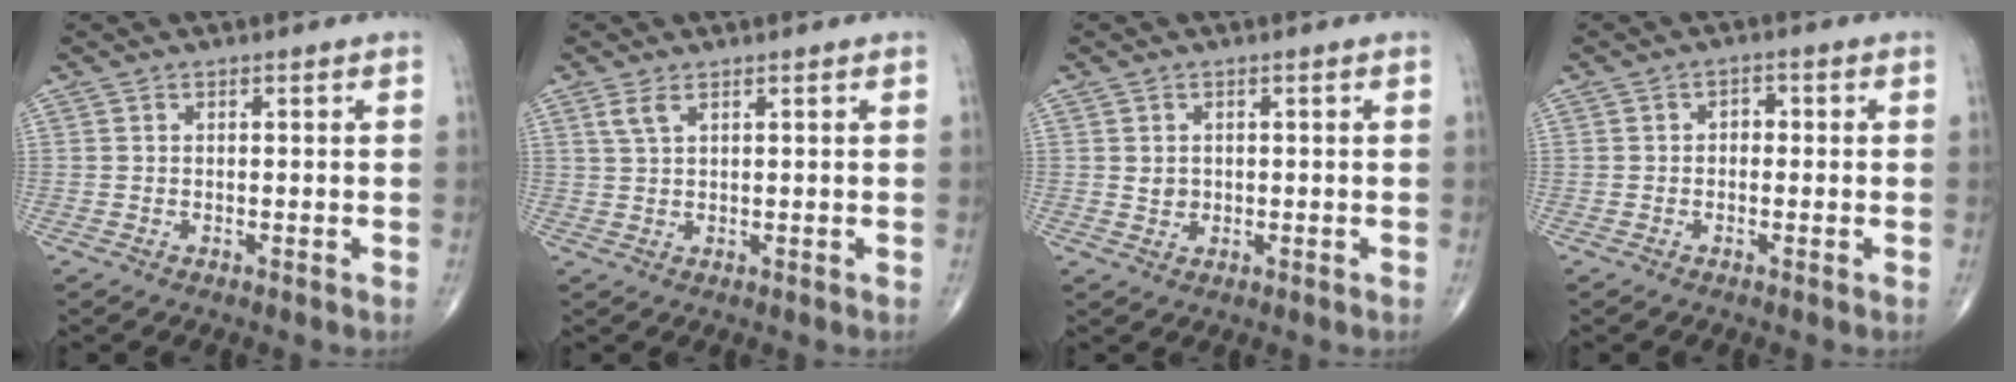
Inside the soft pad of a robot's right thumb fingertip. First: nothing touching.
{"total": 2.3, "force": [1.3, 0.8, 1.7], "torque": [-0.043, 0.003, 0.034]}
{"total": 1.8, "force": [0.2, 1.6, 0.9], "torque": [-0.009, -0.001, 0.008]}
{"total": 2.0, "force": [-0.1, 1.5, 1.3], "torque": [-0.006, 0.008, -0.010]}